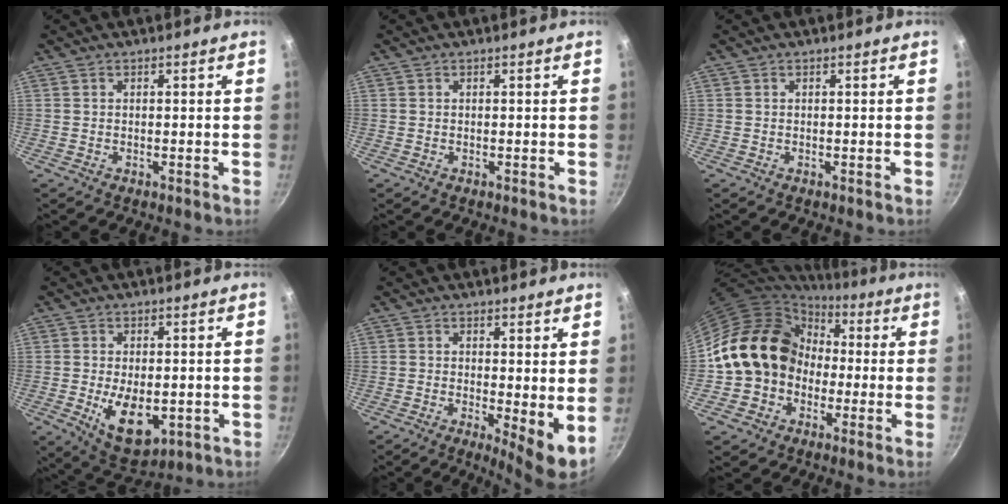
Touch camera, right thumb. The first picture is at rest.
{"total": 0.0}
{"total": 0.0}
{"total": 10.6, "force": [-2.1, 6.0, 8.5], "torque": [-0.117, -0.008, -0.015]}
{"total": 5.9, "force": [0.2, 1.7, 5.7], "torque": [-0.081, -0.018, 0.005]}
{"total": 17.3, "force": [-0.1, 14.6, 9.2], "torque": [-0.132, 0.052, -0.004]}